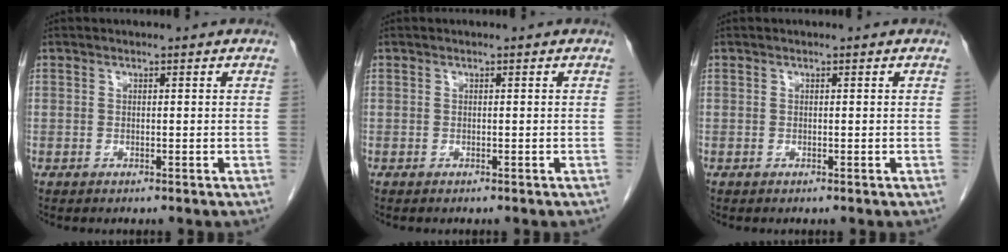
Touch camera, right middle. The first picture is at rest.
{"total": 0.6, "force": [-0.5, 0.1, 0.3], "torque": [-0.006, -0.001, -0.006]}
{"total": 0.0}